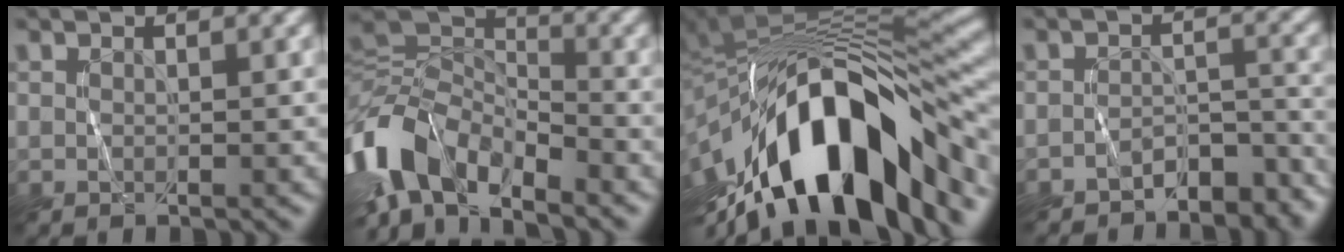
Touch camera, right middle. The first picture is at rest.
{"total": 9.8, "force": [-5.7, 5.2, 6.1], "torque": [-0.118, -0.003, -0.118]}
{"total": 16.2, "force": [-6.5, 7.3, 13.0], "torque": [-0.201, 0.020, -0.109]}
{"total": 4.1, "force": [-3.7, 1.4, 0.8], "torque": [-0.002, 0.001, -0.056]}